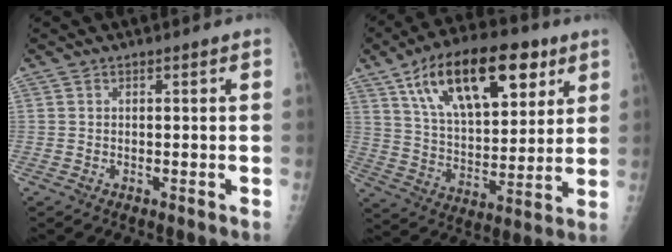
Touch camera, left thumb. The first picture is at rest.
{"total": 23.0, "force": [11.4, 11.0, 16.7], "torque": [-0.243, -0.023, 0.193]}